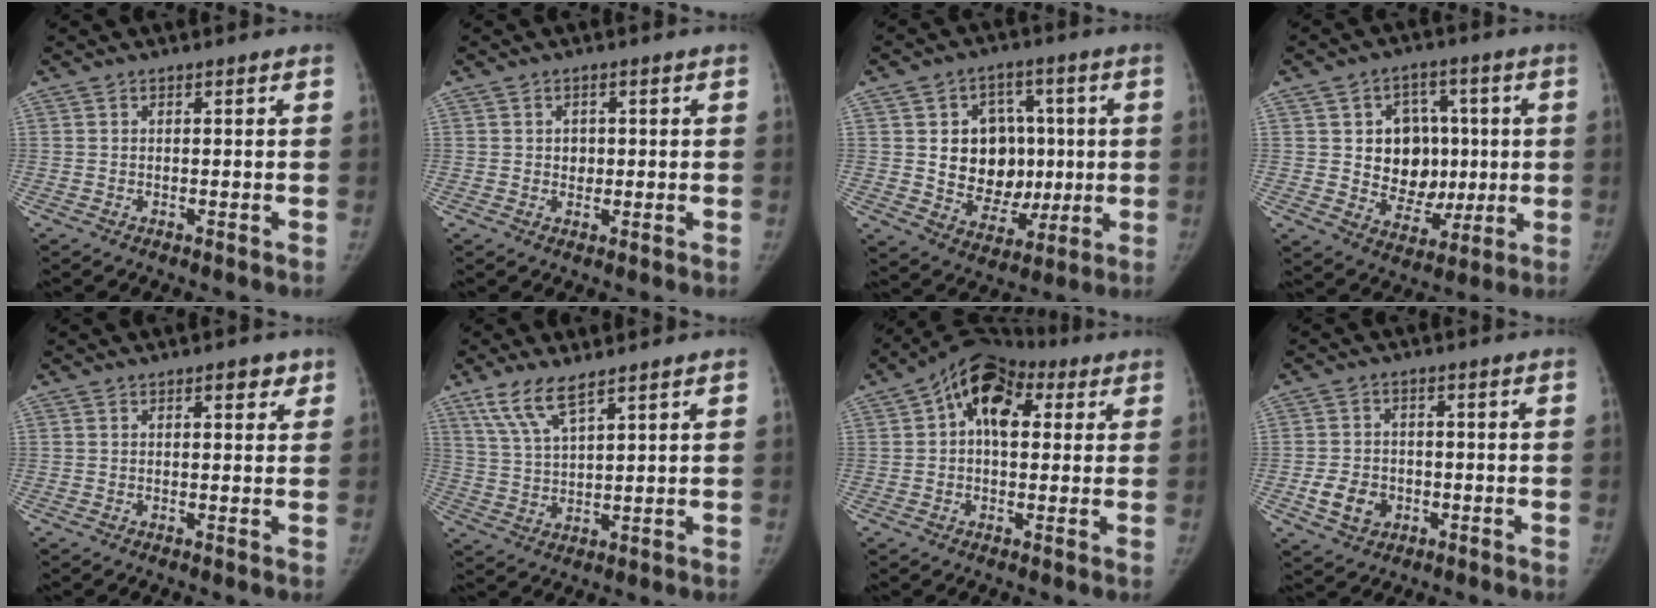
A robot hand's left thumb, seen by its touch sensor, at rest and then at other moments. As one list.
[{"total": 1.9, "force": [0.2, 1.7, 0.9], "torque": [0.001, 0.003, 0.003]}, {"total": 14.8, "force": [0.9, 11.9, 8.8], "torque": [-0.071, 0.004, 0.030]}, {"total": 13.7, "force": [0.9, 11.1, 7.9], "torque": [-0.053, 0.001, 0.028]}, {"total": 2.8, "force": [1.6, 1.3, 1.9], "torque": [-0.010, -0.005, 0.018]}, {"total": 7.4, "force": [5.3, 1.6, 5.0], "torque": [-0.105, -0.019, 0.113]}, {"total": 12.0, "force": [3.5, 7.7, 8.4], "torque": [-0.104, 0.027, 0.046]}, {"total": 6.1, "force": [-1.9, 4.9, 3.1], "torque": [-0.044, 0.010, -0.028]}]